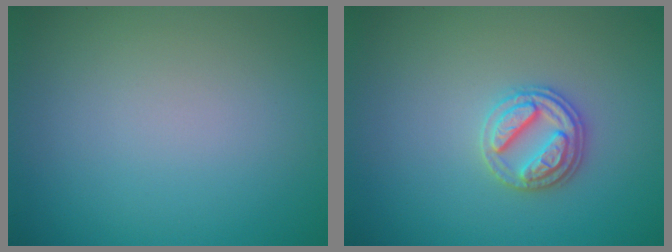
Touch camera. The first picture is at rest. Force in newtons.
{"total": 2.8, "press": 2.8, "slide": 0.5}